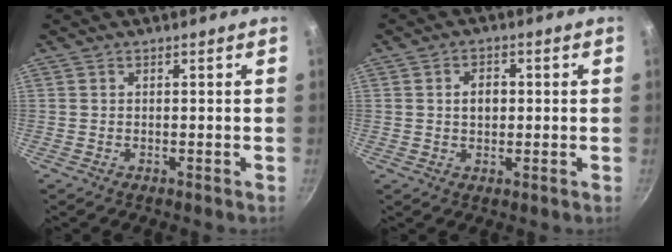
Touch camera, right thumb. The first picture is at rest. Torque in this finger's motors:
{"motor_torque": [-0.40, 0.22, 0.17, -0.03, 0.01]}